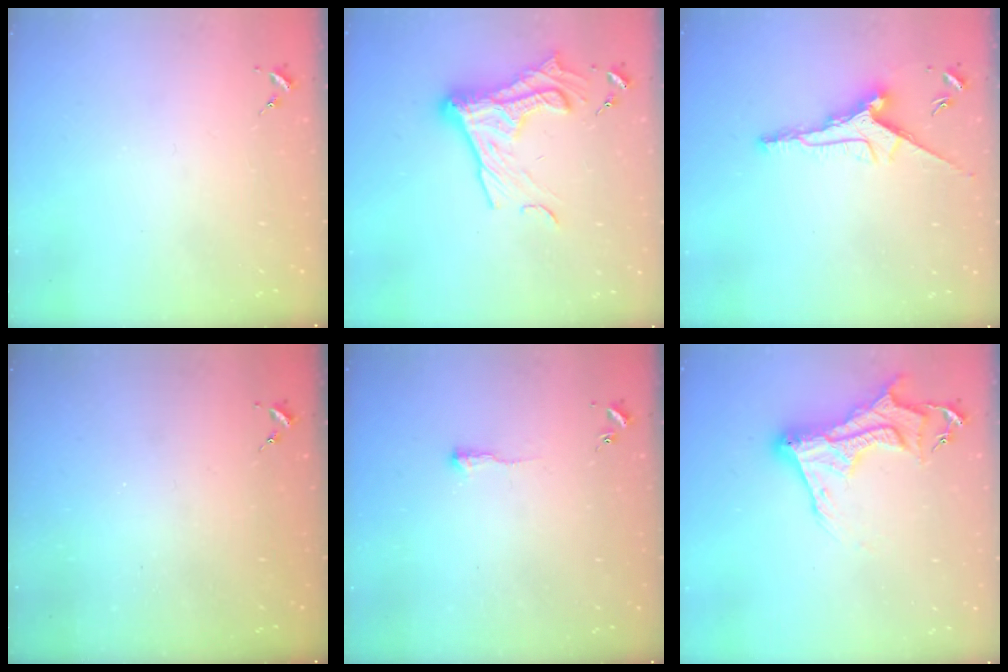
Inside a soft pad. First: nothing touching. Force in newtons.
{"total": 16.5, "press": 16.5, "slide": 1.4}
{"total": 11.3, "press": 11.3, "slide": 0.1}
{"total": 0.0}
{"total": 3.9, "press": 3.8, "slide": 0.6}
{"total": 15.2, "press": 15.1, "slide": 1.2}